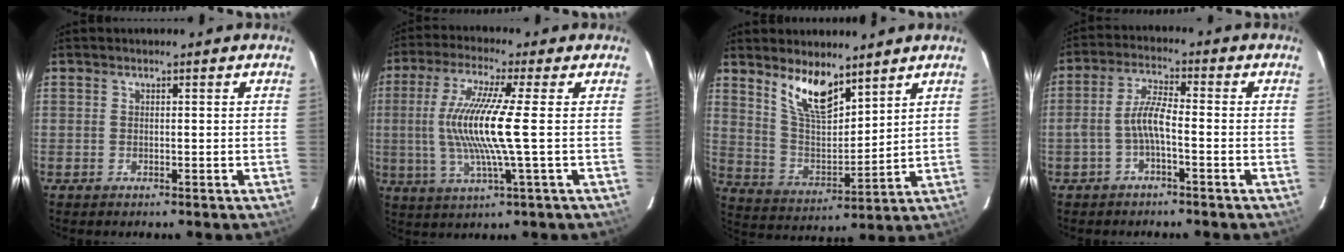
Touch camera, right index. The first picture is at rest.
{"total": 12.5, "force": [-0.2, -0.6, 12.5], "torque": [-0.245, -0.008, -0.001]}
{"total": 11.0, "force": [7.8, 3.8, 6.8], "torque": [-0.126, -0.002, 0.158]}
{"total": 4.9, "force": [-1.9, 0.9, 4.4], "torque": [-0.096, 0.013, -0.037]}